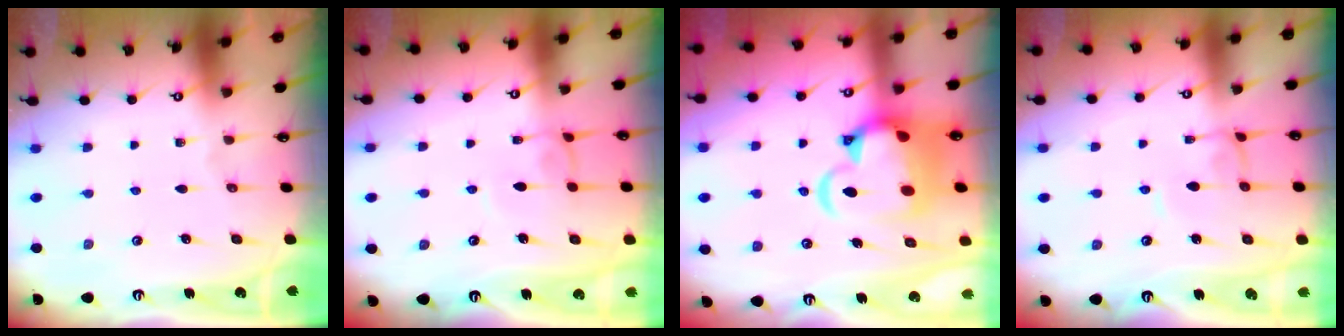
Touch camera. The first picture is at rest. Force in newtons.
{"total": 0.6, "press": 0.4, "slide": 0.4}
{"total": 9.9, "press": 9.7, "slide": 1.9}
{"total": 0.0}